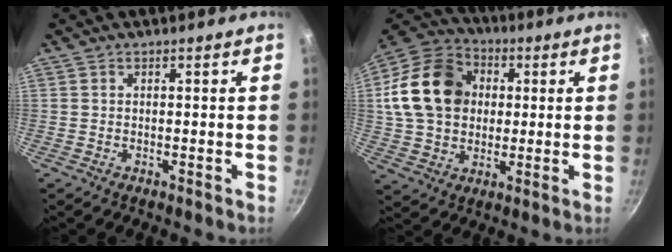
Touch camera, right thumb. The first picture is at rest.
{"total": 19.0, "force": [2.8, 14.9, 11.5], "torque": [-0.181, 0.021, 0.044]}